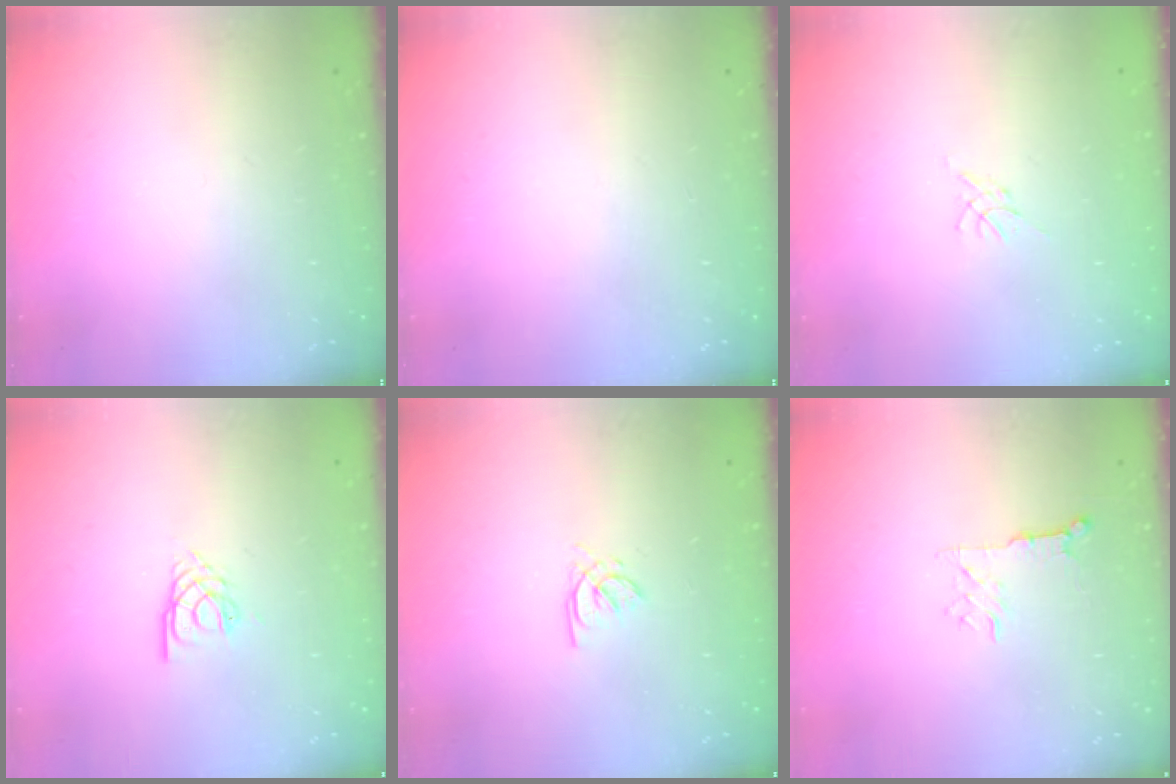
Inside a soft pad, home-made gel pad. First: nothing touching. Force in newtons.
{"total": 0.0}
{"total": 0.0}
{"total": 2.9, "press": 2.8, "slide": 0.4}
{"total": 1.5, "press": 1.5, "slide": 0.2}
{"total": 5.4, "press": 5.4, "slide": 0.7}